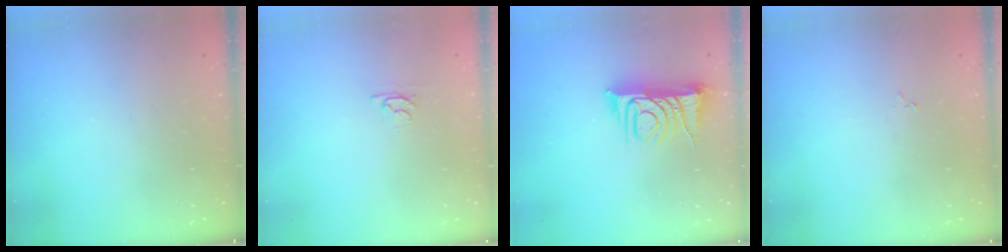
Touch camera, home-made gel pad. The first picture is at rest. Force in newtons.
{"total": 3.3, "press": 3.3, "slide": 0.5}
{"total": 9.4, "press": 9.4, "slide": 1.1}
{"total": 1.9, "press": 1.9, "slide": 0.3}